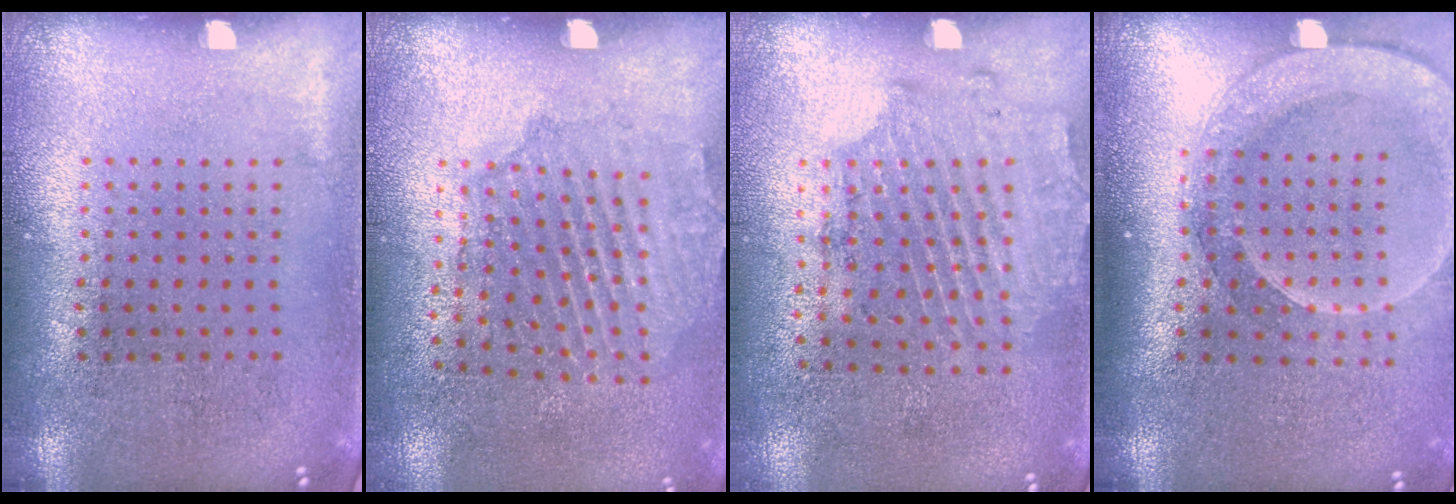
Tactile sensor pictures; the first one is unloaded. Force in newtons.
{"total": 1.6, "press": 1.4, "slide": 0.7}
{"total": 1.7, "press": 1.3, "slide": 1.1}
{"total": 2.3, "press": 1.8, "slide": 1.4}